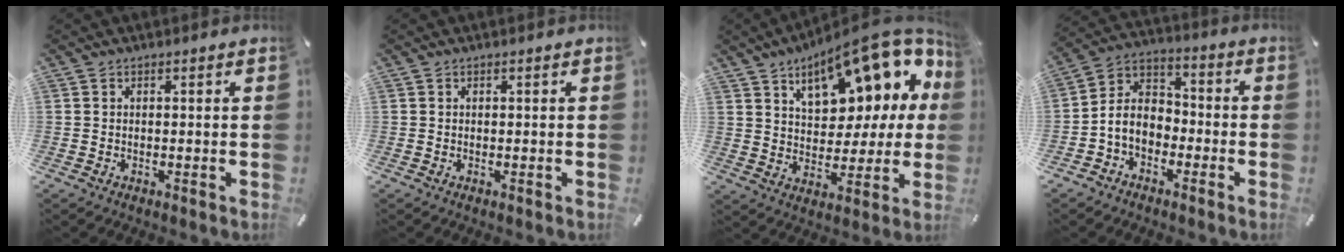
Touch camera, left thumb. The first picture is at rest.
{"total": 0.0}
{"total": 19.9, "force": [11.3, 9.7, 13.1], "torque": [-0.193, -0.069, 0.188]}
{"total": 6.8, "force": [-3.1, 5.5, 2.7], "torque": [-0.077, 0.010, -0.068]}